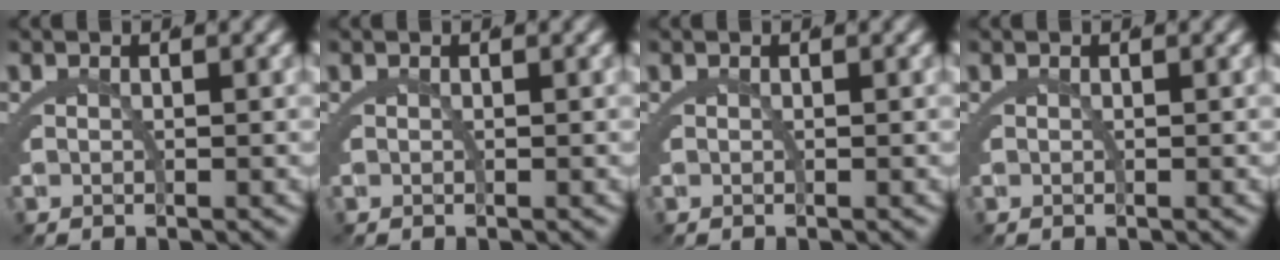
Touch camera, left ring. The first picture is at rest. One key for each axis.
{"total": 0.0}
{"total": 0.0}
{"total": 0.0}